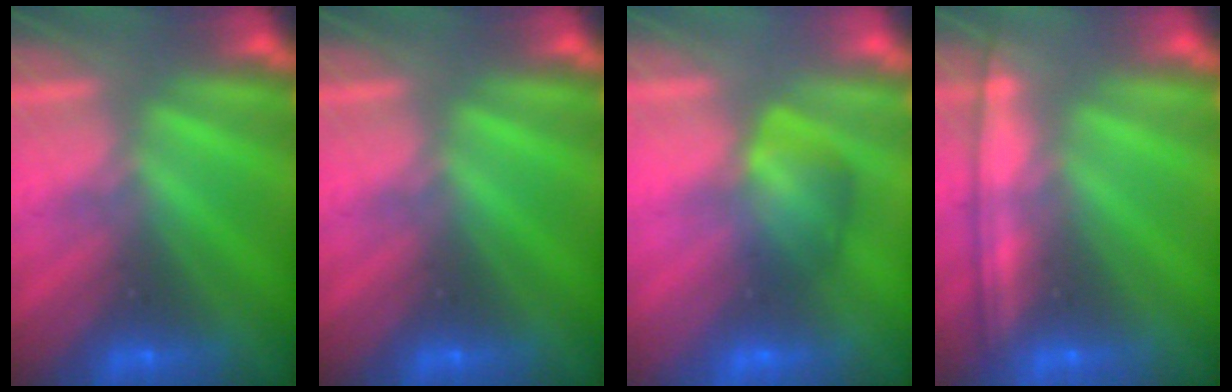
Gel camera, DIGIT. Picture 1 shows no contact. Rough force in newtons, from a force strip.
{"total": 0.0}
{"total": 3.0}
{"total": 1.1}